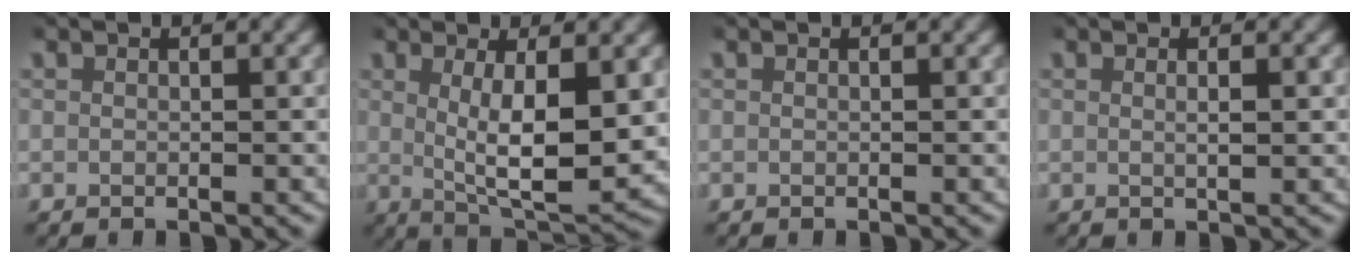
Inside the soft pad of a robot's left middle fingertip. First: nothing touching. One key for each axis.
{"total": 7.0, "fx": 0.8, "fy": 2.4, "fz": 6.5, "tx": -0.104, "ty": -0.023, "tz": 0.025}
{"total": 0.0}
{"total": 0.9, "fx": 0.3, "fy": -0.1, "fz": 0.9, "tx": -0.017, "ty": -0.004, "tz": 0.006}